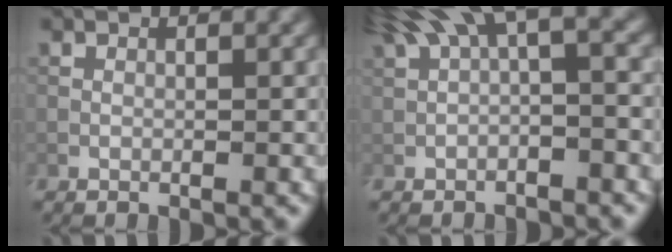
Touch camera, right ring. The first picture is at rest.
{"total": 6.0, "force": [2.0, 1.7, 5.4], "torque": [-0.087, 0.016, 0.027]}